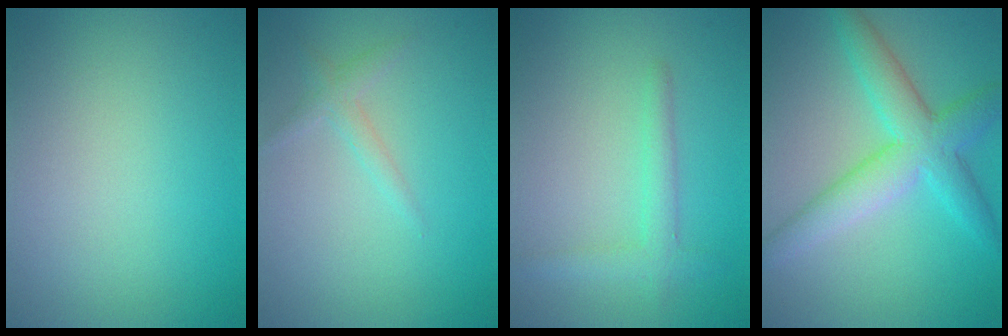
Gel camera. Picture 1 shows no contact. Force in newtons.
{"total": 1.3, "press": 1.3, "slide": 0.0}
{"total": 2.1, "press": 2.1, "slide": 0.1}
{"total": 5.8, "press": 5.8, "slide": 0.2}